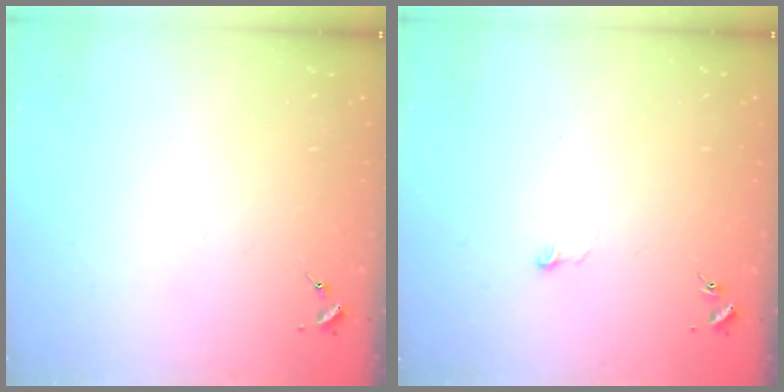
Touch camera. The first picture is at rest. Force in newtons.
{"total": 2.9, "press": 2.9, "slide": 0.2}